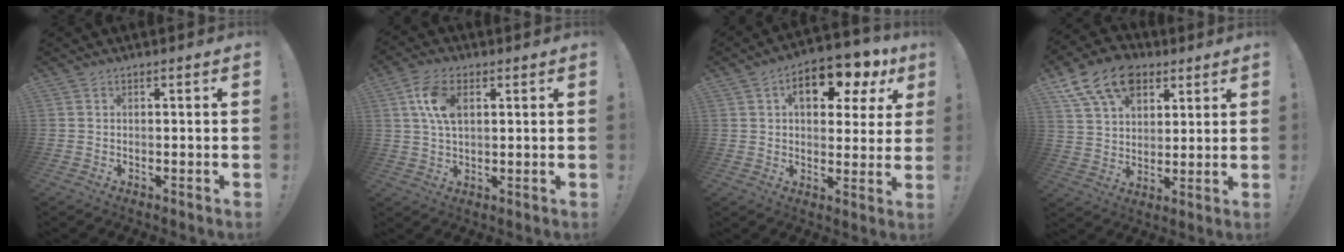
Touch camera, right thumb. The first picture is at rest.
{"total": 9.1, "force": [2.7, 5.2, 6.9], "torque": [-0.134, 0.003, 0.050]}
{"total": 13.5, "force": [6.0, 6.6, 10.1], "torque": [-0.148, -0.022, 0.099]}
{"total": 15.6, "force": [8.2, 10.6, 7.9], "torque": [-0.134, -0.035, 0.157]}